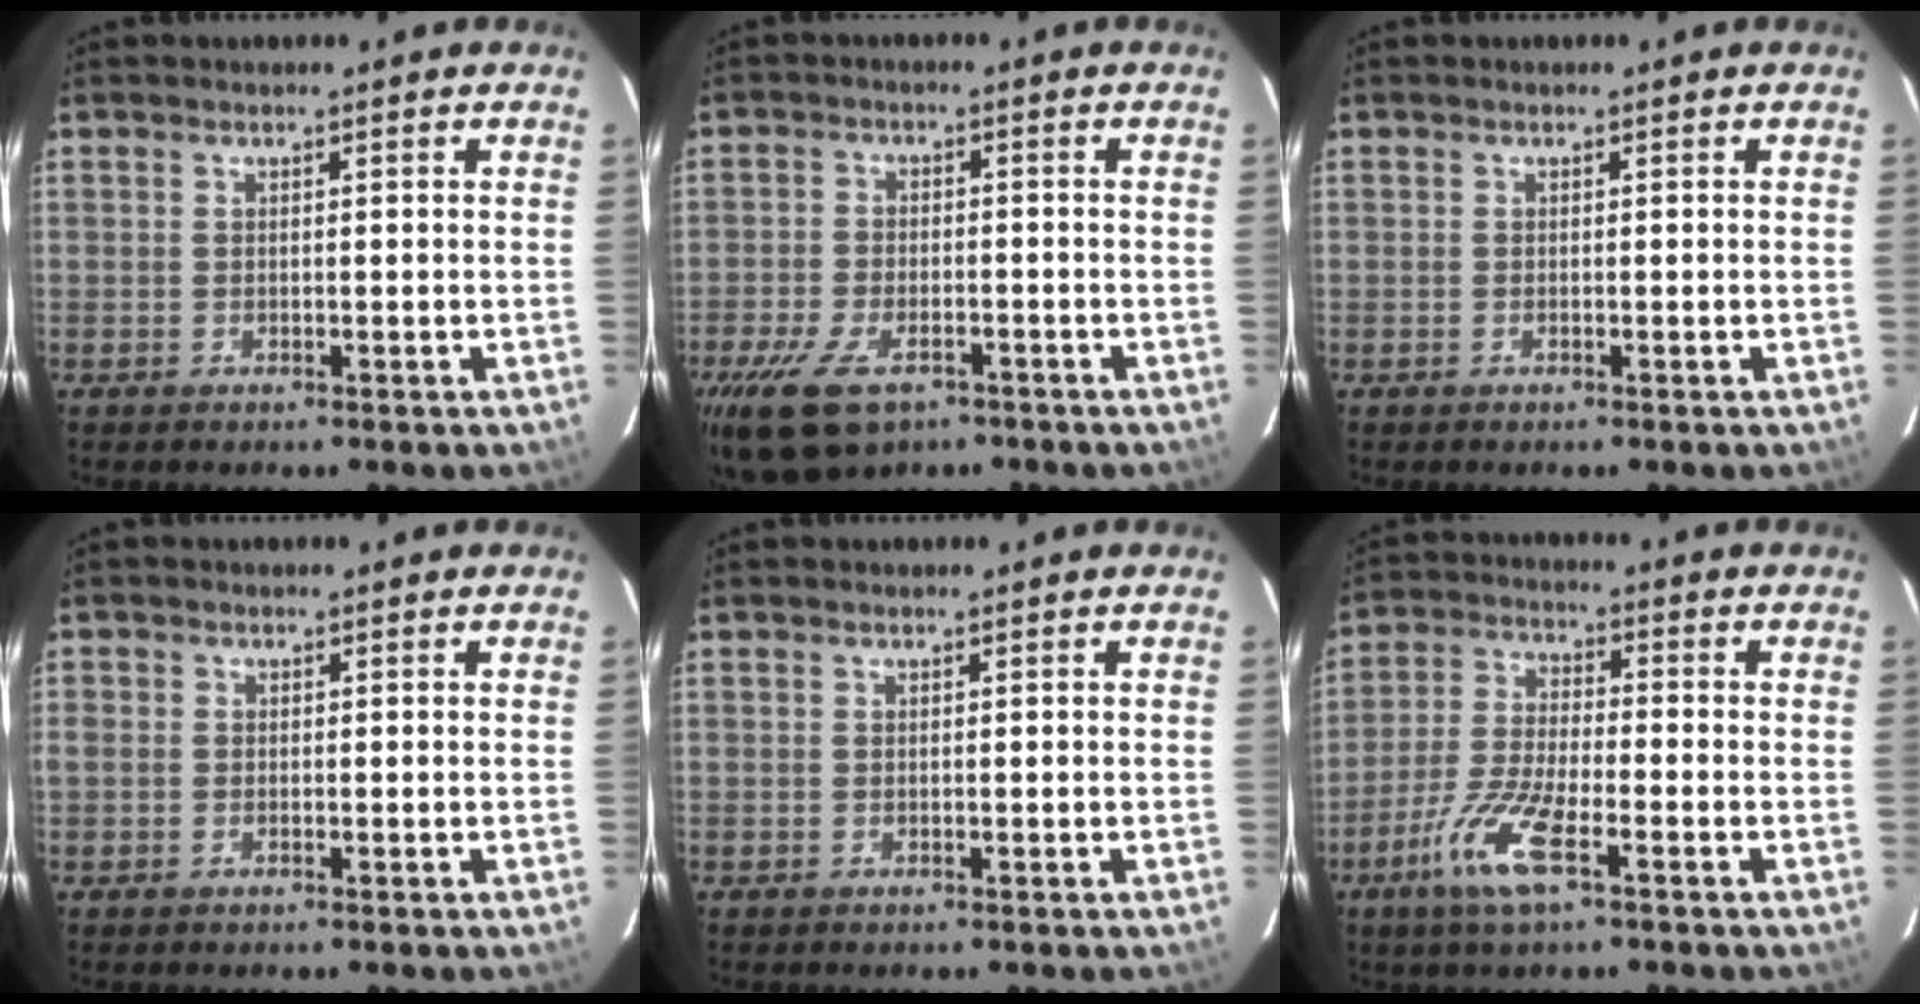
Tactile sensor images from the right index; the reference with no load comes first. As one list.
[{"total": 11.3, "force": [-7.1, 5.8, 6.8], "torque": [-0.160, -0.023, -0.122]}, {"total": 0.0}, {"total": 1.3, "force": [-0.6, 0.9, 0.6], "torque": [-0.012, -0.001, -0.014]}, {"total": 0.0}, {"total": 10.1, "force": [-5.6, 2.4, 8.1], "torque": [-0.175, -0.007, -0.114]}]